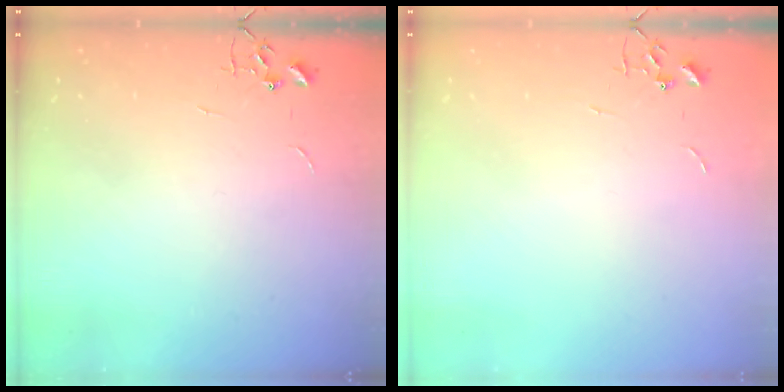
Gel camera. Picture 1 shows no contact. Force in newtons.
{"total": 0.0}